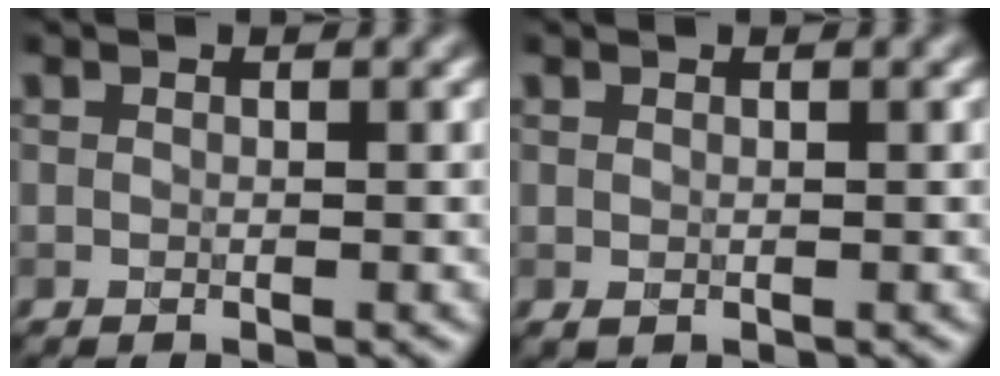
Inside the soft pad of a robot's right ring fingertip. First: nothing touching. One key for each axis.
{"total": 0.5, "fx": 0.1, "fy": 0.4, "fz": 0.3, "tx": -0.008, "ty": -0.001, "tz": 0.001}